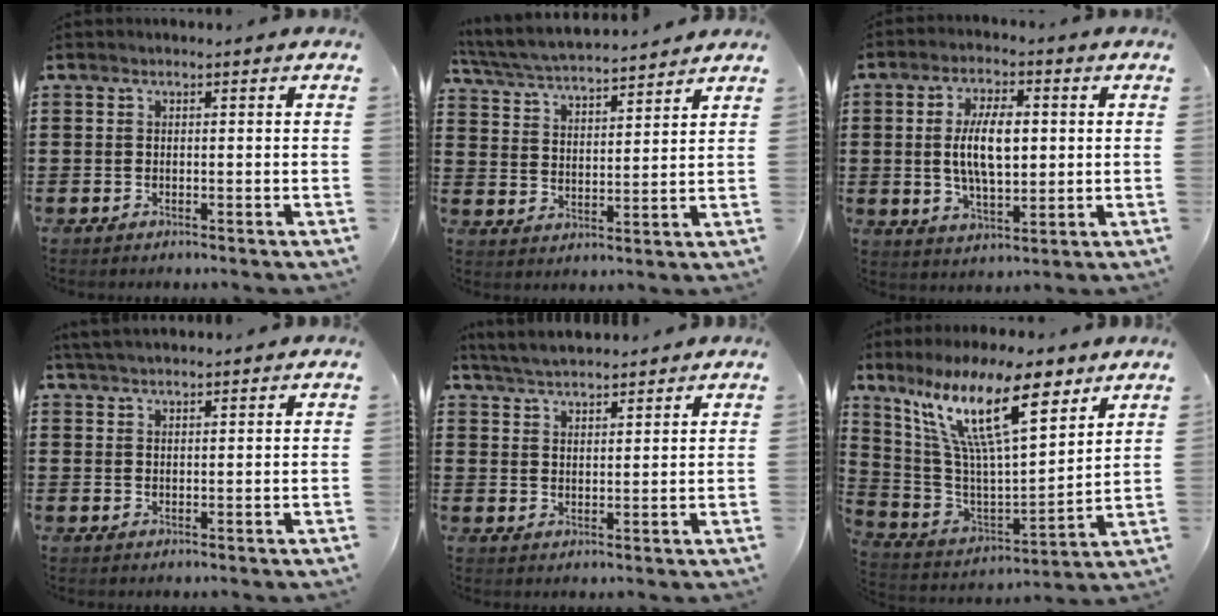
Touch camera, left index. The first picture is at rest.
{"total": 5.3, "force": [5.1, 0.0, 1.3], "torque": [-0.051, -0.031, 0.086]}
{"total": 9.0, "force": [0.9, 3.9, 8.0], "torque": [-0.159, 0.006, 0.009]}
{"total": 2.6, "force": [2.5, 0.3, 0.8], "torque": [-0.021, 0.001, 0.048]}
{"total": 3.9, "force": [3.9, 0.1, 0.5], "torque": [-0.023, -0.011, 0.072]}
{"total": 17.3, "force": [10.0, 4.5, 13.4], "torque": [-0.297, -0.042, 0.167]}